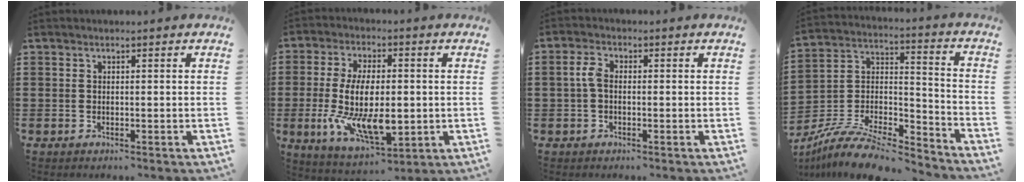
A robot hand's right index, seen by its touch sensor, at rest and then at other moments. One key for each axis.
{"total": 12.5, "fx": -1.2, "fy": 5.5, "fz": 11.1, "tx": -0.231, "ty": -0.013, "tz": -0.021}
{"total": 2.6, "fx": -0.2, "fy": 1.1, "fz": 2.3, "tx": -0.049, "ty": 0.002, "tz": -0.005}
{"total": 10.2, "fx": -9.1, "fy": 2.2, "fz": 4.1, "tx": -0.074, "ty": 0.018, "tz": -0.177}